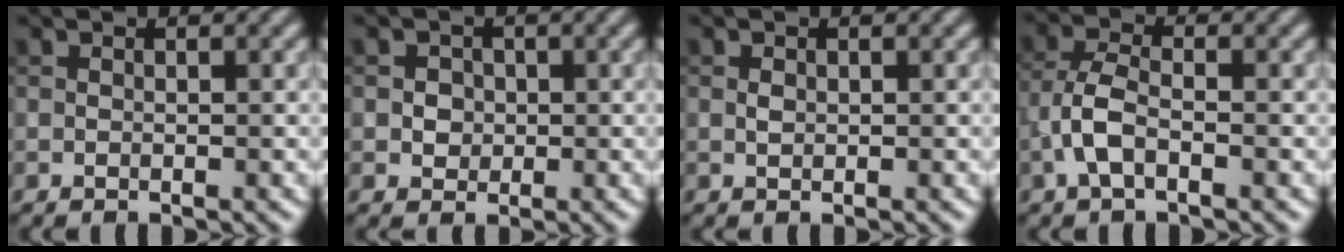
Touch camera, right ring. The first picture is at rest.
{"total": 1.9, "force": [0.2, 1.7, 0.7], "torque": [-0.001, 0.003, 0.006]}
{"total": 0.5, "force": [0.1, 0.4, 0.4], "torque": [-0.009, 0.000, 0.002]}
{"total": 3.1, "force": [-1.3, 1.4, 2.5], "torque": [-0.056, 0.007, -0.036]}